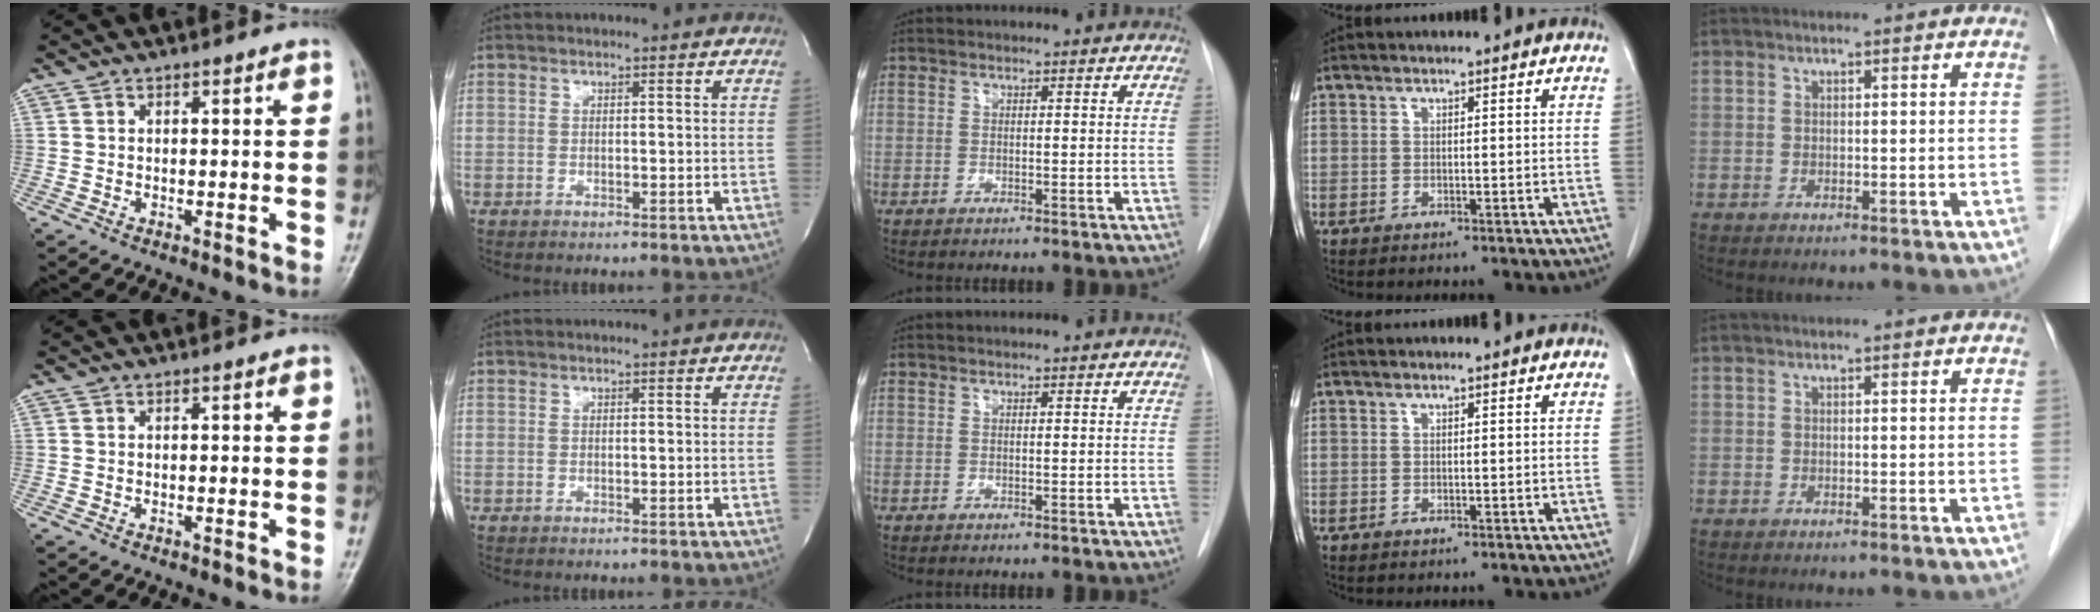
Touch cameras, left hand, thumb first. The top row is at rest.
{}